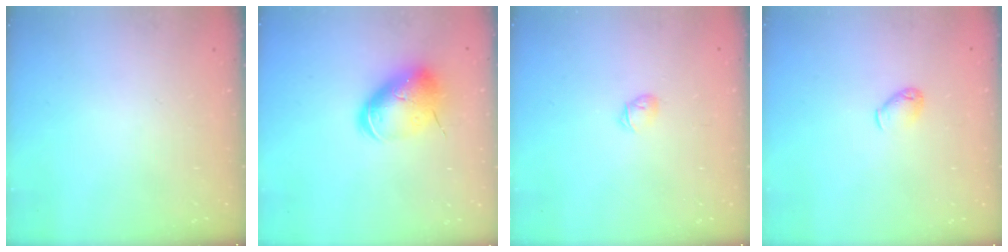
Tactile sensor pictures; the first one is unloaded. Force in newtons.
{"total": 11.8, "press": 11.6, "slide": 2.0}
{"total": 3.2, "press": 3.1, "slide": 0.8}
{"total": 4.1, "press": 4.0, "slide": 0.6}